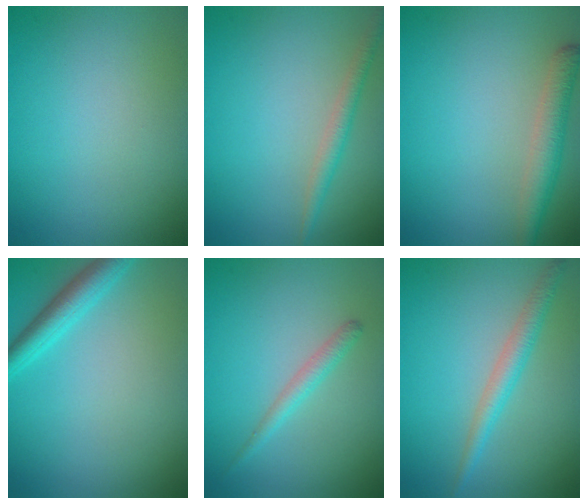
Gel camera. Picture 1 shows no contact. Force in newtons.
{"total": 1.8, "press": 1.8, "slide": 0.1}
{"total": 3.0, "press": 3.0, "slide": 0.2}
{"total": 3.0, "press": 3.0, "slide": 0.2}
{"total": 1.6, "press": 1.6, "slide": 0.0}
{"total": 2.4, "press": 2.4, "slide": 0.0}